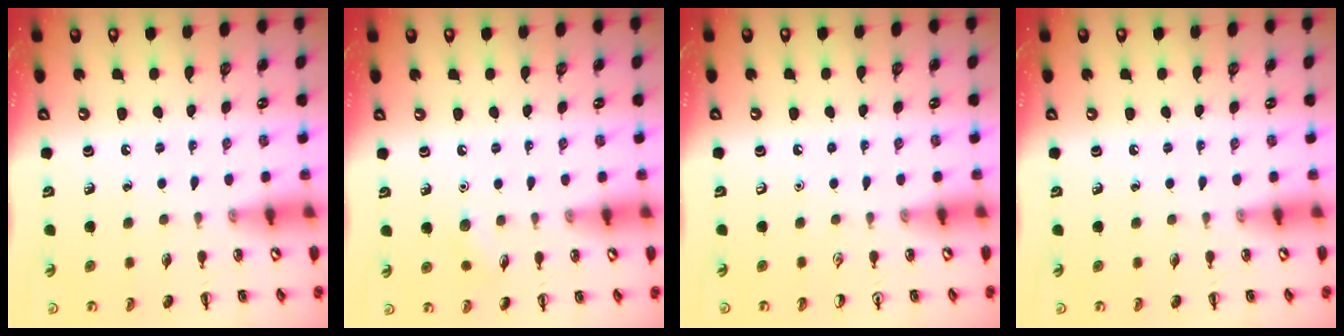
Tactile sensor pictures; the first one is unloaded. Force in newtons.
{"total": 4.7, "press": 4.5, "slide": 1.5}
{"total": 0.0}
{"total": 0.0}